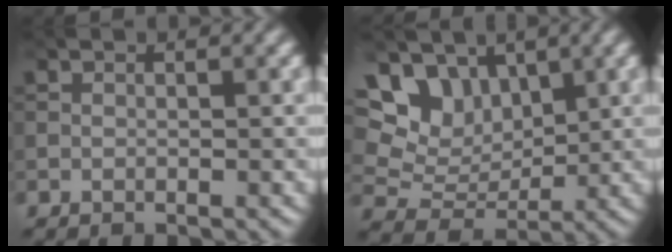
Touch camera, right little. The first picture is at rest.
{"total": 6.2, "force": [3.1, 4.5, 2.9], "torque": [-0.065, 0.006, 0.053]}